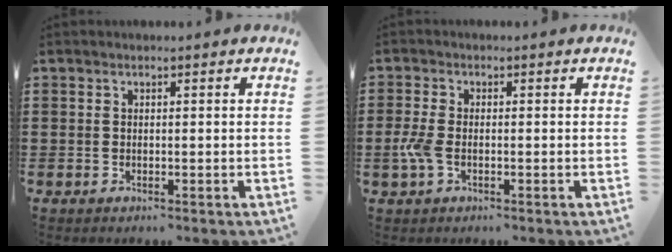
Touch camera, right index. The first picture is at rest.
{"total": 3.4, "force": [-1.0, 1.6, 2.8], "torque": [-0.079, -0.010, -0.024]}